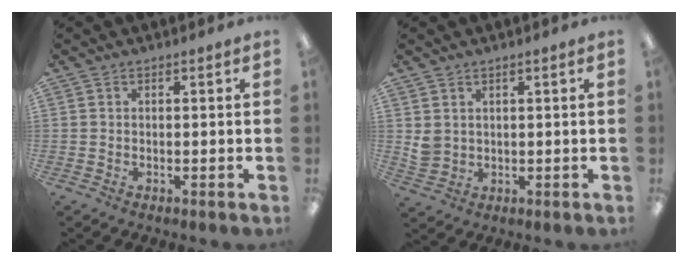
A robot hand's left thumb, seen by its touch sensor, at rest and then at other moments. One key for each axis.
{"total": 3.4, "fx": 1.9, "fy": 2.7, "fz": 0.8, "tx": -0.014, "ty": -0.004, "tz": 0.035}